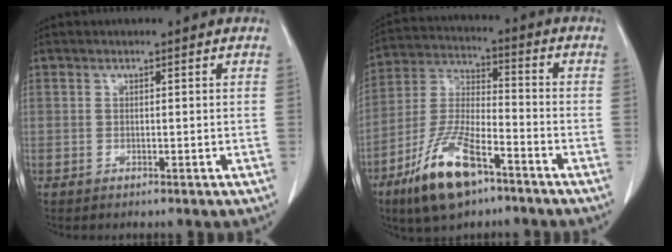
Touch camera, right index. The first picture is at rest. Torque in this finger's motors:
{"motor_torque": [1.30, -0.84, 0.66, 0.18]}